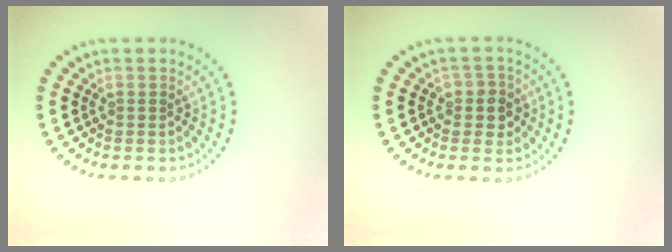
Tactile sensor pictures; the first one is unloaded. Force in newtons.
{"total": 2.2, "press": 2.0, "slide": 0.9}